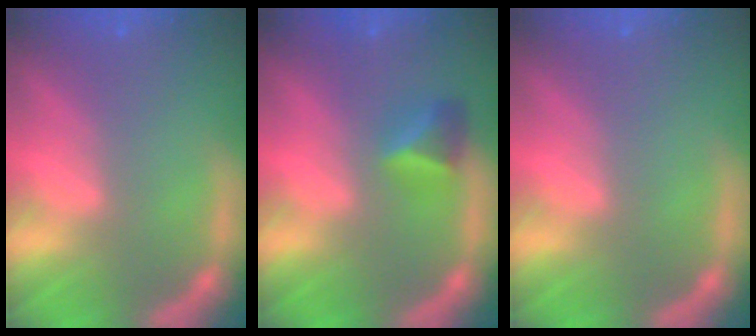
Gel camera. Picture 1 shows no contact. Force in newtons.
{"total": 2.4}
{"total": 0.0}